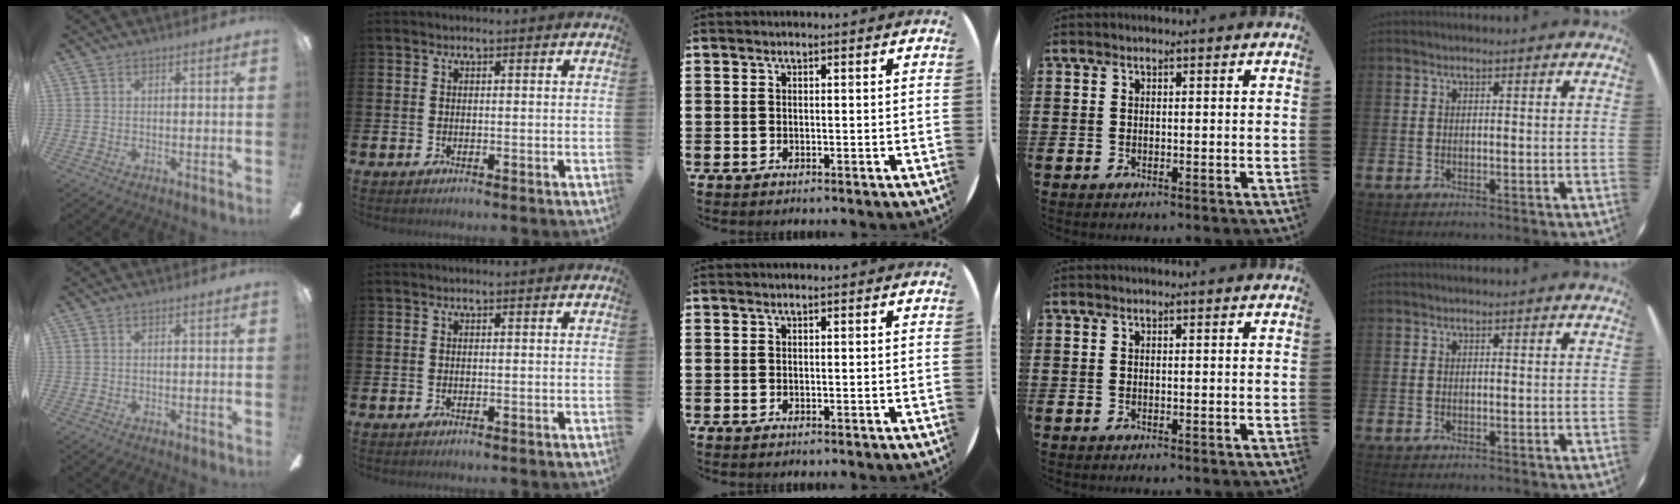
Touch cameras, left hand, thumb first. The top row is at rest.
{}